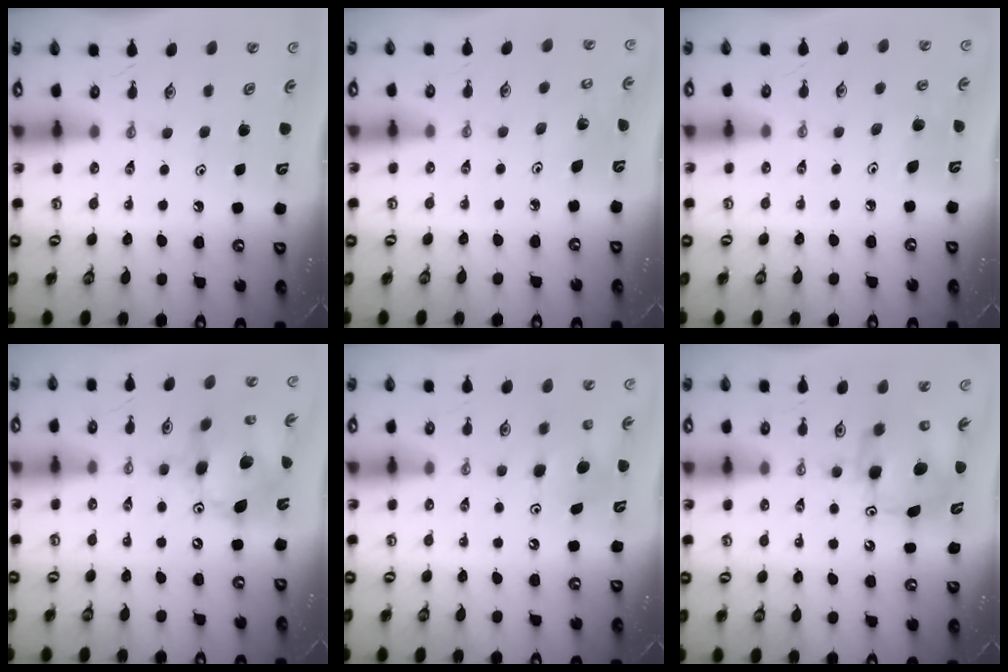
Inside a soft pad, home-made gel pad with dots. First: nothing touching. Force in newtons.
{"total": 3.4, "press": 3.3, "slide": 0.8}
{"total": 6.8, "press": 6.6, "slide": 1.8}
{"total": 14.5, "press": 14.5, "slide": 1.2}
{"total": 7.1, "press": 7.1, "slide": 0.8}
{"total": 8.8, "press": 8.8, "slide": 0.4}